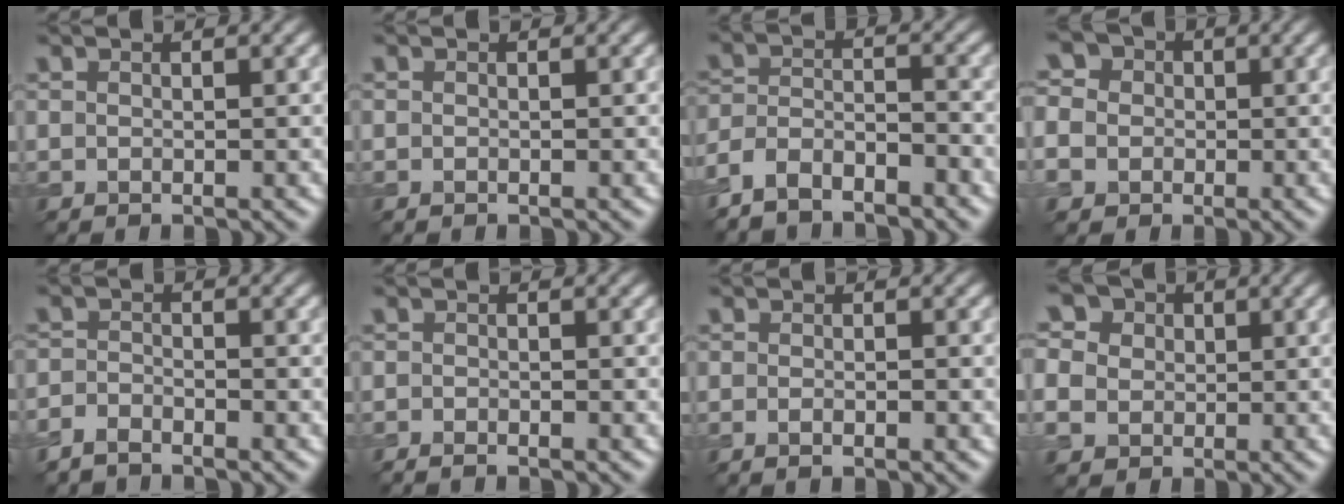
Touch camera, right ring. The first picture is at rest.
{"total": 0.0}
{"total": 4.9, "force": [-4.1, 1.6, 2.2], "torque": [-0.036, -0.002, -0.083]}
{"total": 8.0, "force": [-0.1, 7.3, 3.2], "torque": [-0.072, 0.021, -0.042]}
{"total": 2.3, "force": [-2.1, 0.8, 0.5], "torque": [-0.010, -0.001, -0.050]}
{"total": 1.1, "force": [-0.9, 0.1, 0.6], "torque": [-0.013, -0.003, -0.017]}
{"total": 2.1, "force": [-0.3, 1.0, 1.8], "torque": [-0.008, 0.006, -0.015]}
{"total": 9.7, "force": [1.8, 8.4, 4.4], "torque": [-0.101, 0.028, 0.003]}